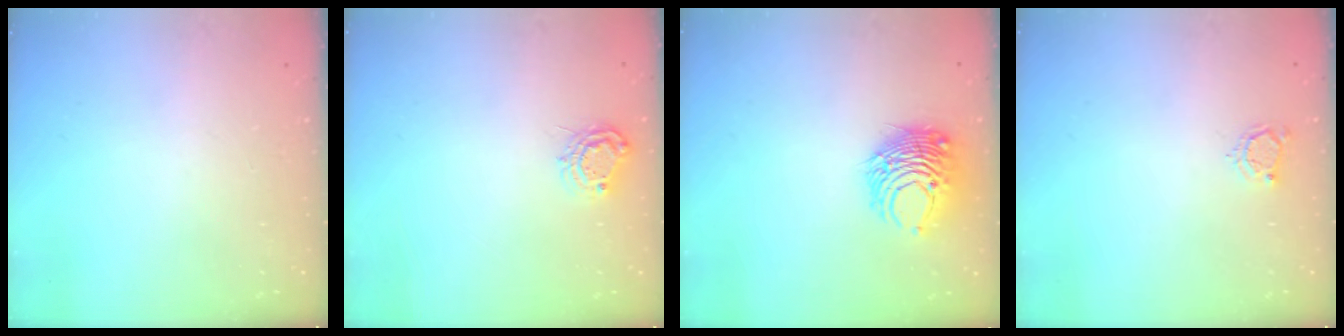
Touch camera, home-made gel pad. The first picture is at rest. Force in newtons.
{"total": 6.8, "press": 6.8, "slide": 0.3}
{"total": 9.2, "press": 9.2, "slide": 0.5}
{"total": 3.8, "press": 3.8, "slide": 0.5}